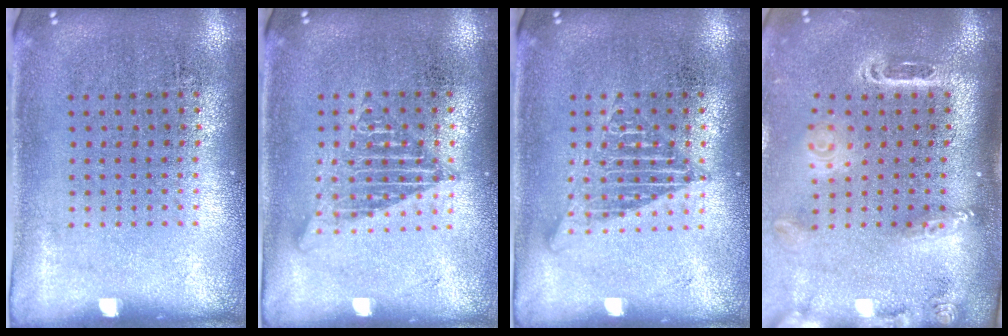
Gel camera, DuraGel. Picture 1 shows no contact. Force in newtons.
{"total": 1.2, "press": 1.2, "slide": 0.1}
{"total": 2.2, "press": 2.2, "slide": 0.2}
{"total": 2.6, "press": 1.9, "slide": 1.8}